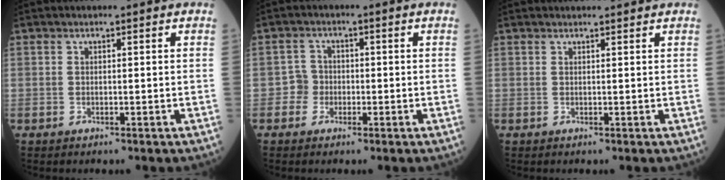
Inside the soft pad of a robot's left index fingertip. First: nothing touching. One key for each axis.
{"total": 2.6, "fx": -1.0, "fy": 2.4, "fz": 0.2, "tx": 0.001, "ty": 0.011, "tz": -0.025}
{"total": 3.1, "fx": 3.0, "fy": 0.2, "fz": 0.7, "tx": -0.009, "ty": 0.020, "tz": 0.038}